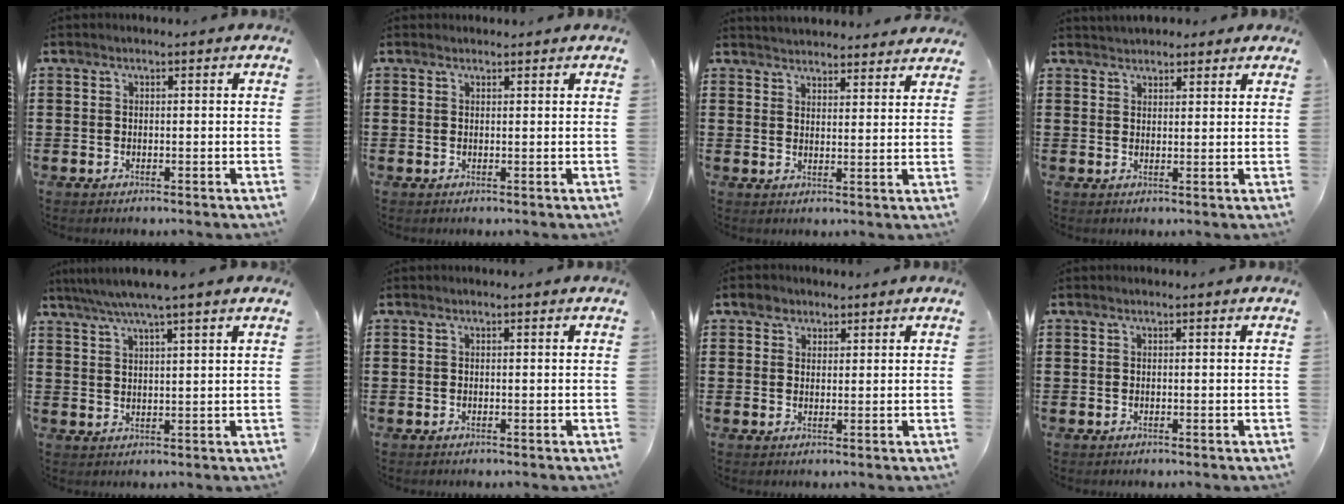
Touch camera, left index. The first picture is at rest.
{"total": 0.7, "force": [0.5, 0.5, -0.1], "torque": [-0.001, 0.003, 0.010]}
{"total": 3.3, "force": [3.3, 0.1, -0.3], "torque": [-0.004, -0.014, 0.061]}
{"total": 2.4, "force": [2.2, 1.0, -0.2], "torque": [-0.004, 0.003, 0.041]}
{"total": 4.2, "force": [3.3, -0.4, 2.7], "torque": [-0.060, -0.009, 0.056]}
{"total": 0.0}
{"total": 2.6, "force": [1.8, 1.9, 0.3], "torque": [-0.008, 0.008, 0.031]}
{"total": 0.0}